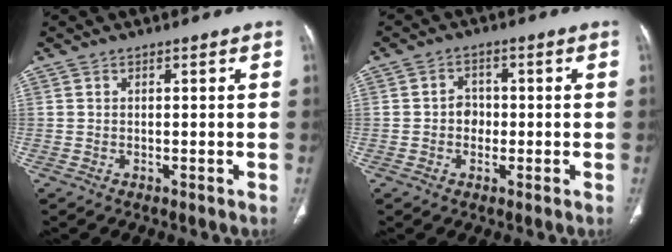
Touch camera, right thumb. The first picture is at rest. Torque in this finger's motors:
{"motor_torque": [-0.78, 0.15, -0.07, 1.08, 0.04]}